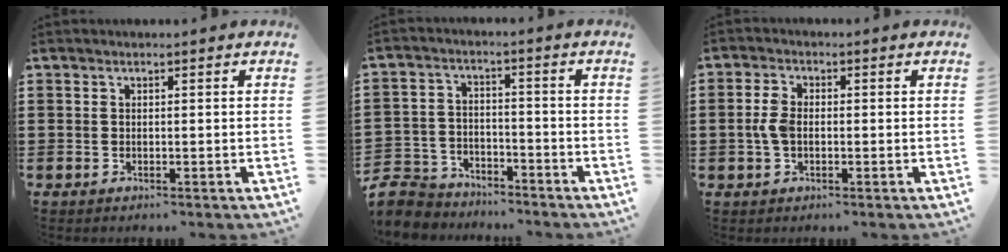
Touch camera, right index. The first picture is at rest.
{"total": 5.8, "force": [-5.5, 1.8, 0.2], "torque": [-0.035, 0.002, -0.118]}
{"total": 3.6, "force": [-0.3, 2.1, 2.9], "torque": [-0.072, 0.000, -0.010]}